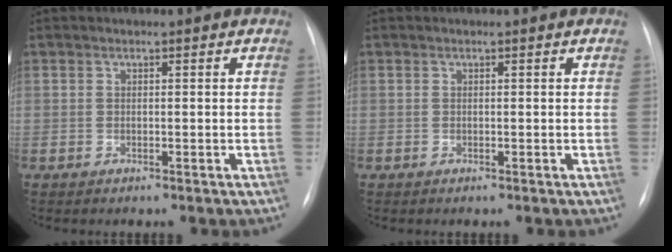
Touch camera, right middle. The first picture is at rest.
{"total": 0.0}